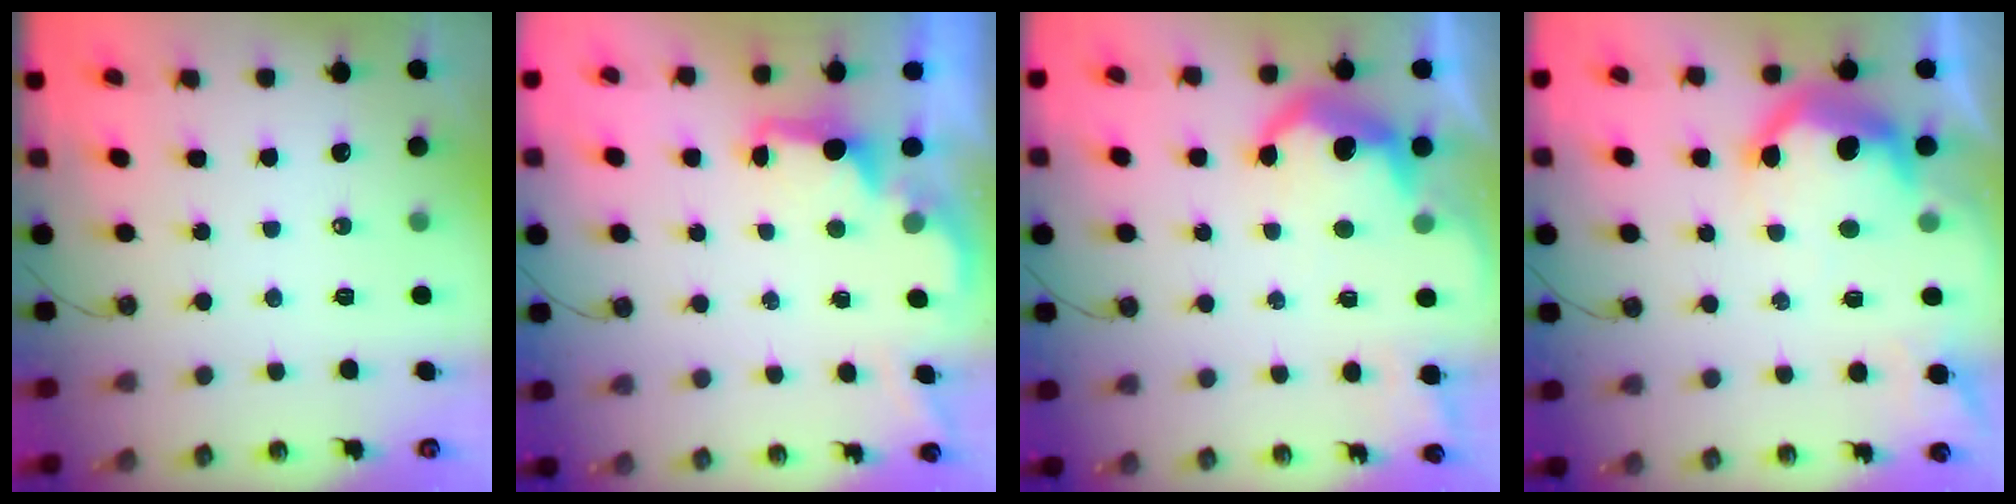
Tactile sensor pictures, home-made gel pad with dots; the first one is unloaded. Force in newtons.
{"total": 1.8, "press": 1.7, "slide": 0.7}
{"total": 11.6, "press": 11.6, "slide": 0.8}
{"total": 19.2, "press": 19.1, "slide": 1.4}